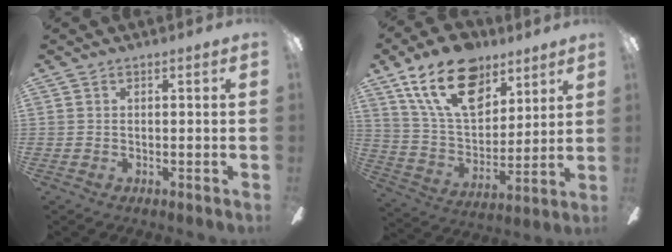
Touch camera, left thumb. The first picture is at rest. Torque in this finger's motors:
{"motor_torque": [0.76, 0.51, 1.72, -1.06, 0.10]}